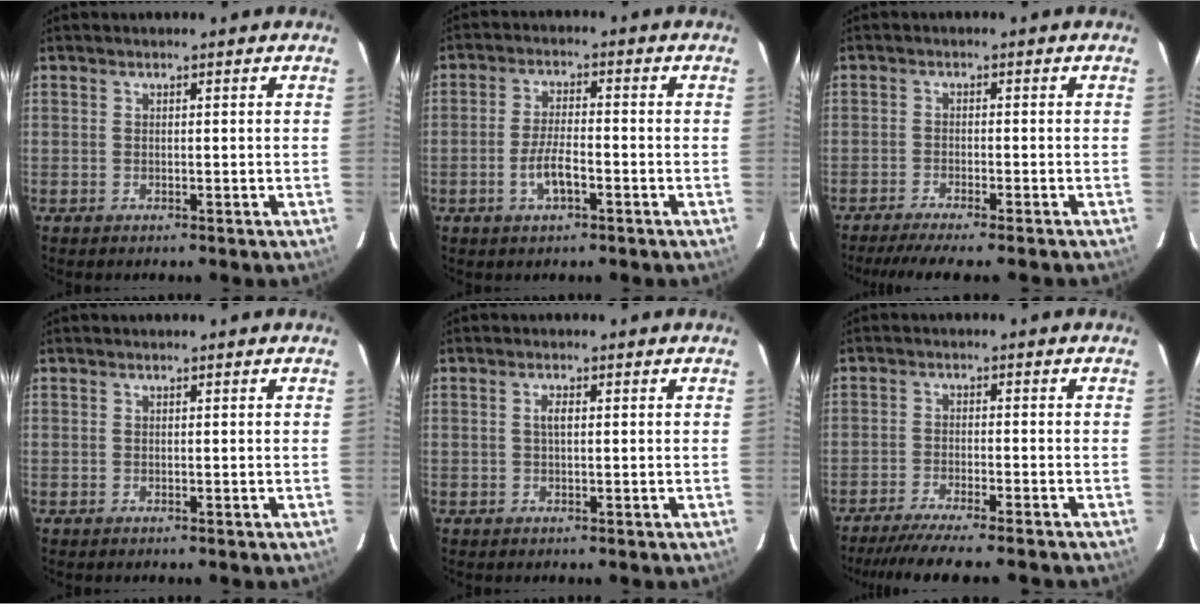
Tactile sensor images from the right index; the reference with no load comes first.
{"total": 5.3, "force": [-2.4, 1.7, 4.4], "torque": [-0.092, -0.002, -0.042]}
{"total": 8.3, "force": [-7.1, 0.0, 4.2], "torque": [-0.089, -0.019, -0.114]}
{"total": 0.0}
{"total": 1.5, "force": [0.2, 0.5, 1.4], "torque": [-0.027, 0.003, 0.003]}
{"total": 10.9, "force": [-9.6, 0.3, 5.1], "torque": [-0.110, -0.023, -0.152]}